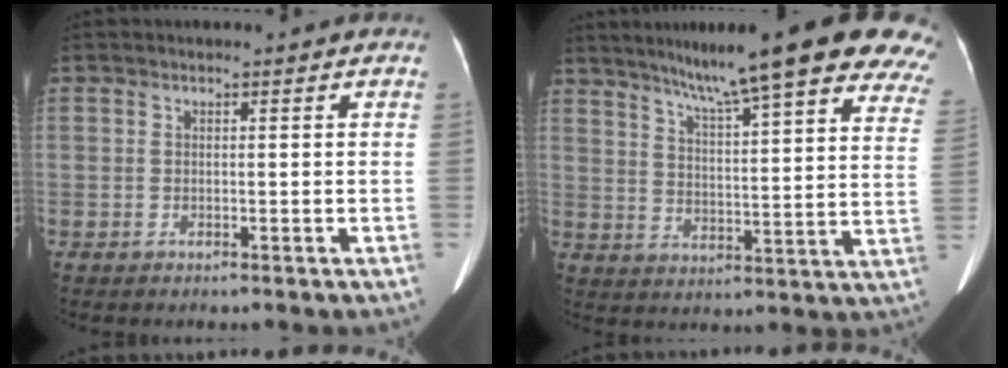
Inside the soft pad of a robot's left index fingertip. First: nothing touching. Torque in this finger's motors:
{"motor_torque": [1.00, -1.14, 0.27, 0.14]}